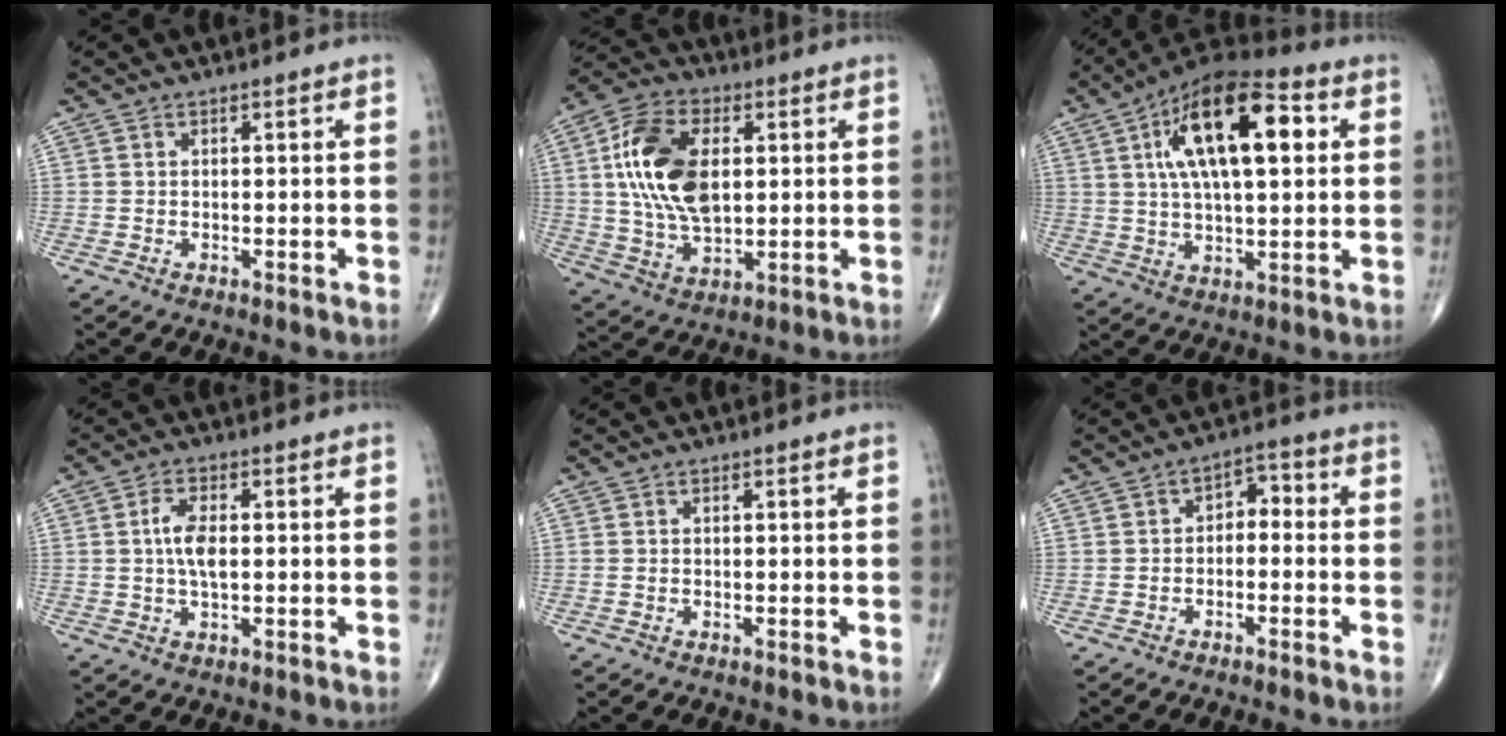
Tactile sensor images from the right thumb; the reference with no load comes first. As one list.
[{"total": 16.6, "force": [2.8, 9.5, 13.2], "torque": [-0.246, 0.001, 0.052]}, {"total": 20.2, "force": [5.6, 8.5, 17.4], "torque": [-0.279, 0.012, 0.083]}, {"total": 5.2, "force": [0.3, 2.2, 4.6], "torque": [-0.097, 0.003, 0.002]}, {"total": 0.0}, {"total": 4.0, "force": [-0.8, 2.7, 2.8], "torque": [-0.024, 0.030, -0.026]}]